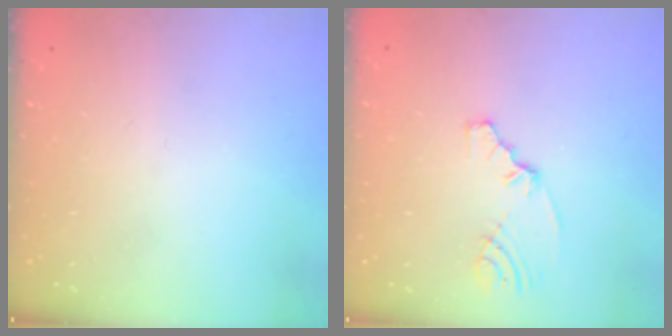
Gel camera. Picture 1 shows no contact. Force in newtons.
{"total": 4.3, "press": 2.5, "slide": 3.6}